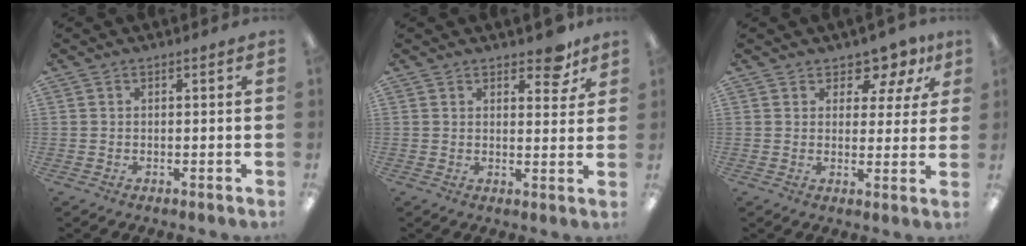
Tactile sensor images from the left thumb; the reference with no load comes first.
{"total": 6.5, "force": [4.8, 2.9, 3.2], "torque": [-0.027, -0.026, 0.079]}
{"total": 7.2, "force": [5.4, 4.1, 2.6], "torque": [-0.029, -0.036, 0.095]}